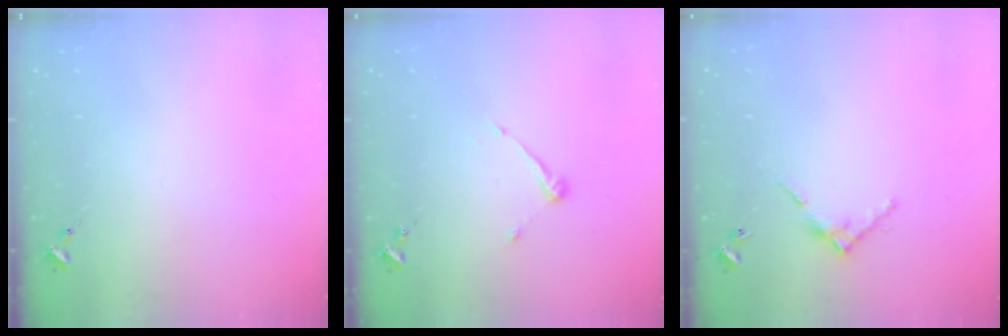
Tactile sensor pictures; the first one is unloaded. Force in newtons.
{"total": 6.6, "press": 6.6, "slide": 0.5}
{"total": 6.3, "press": 6.3, "slide": 0.5}